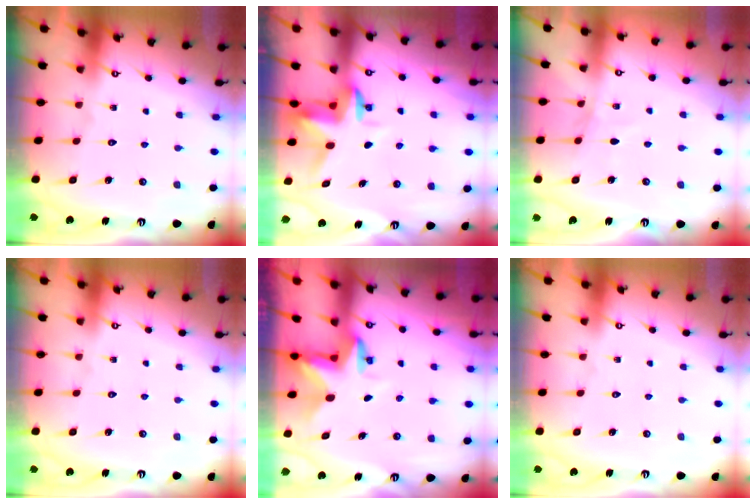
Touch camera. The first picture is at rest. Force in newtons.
{"total": 3.2, "press": 3.2, "slide": 0.5}
{"total": 2.3, "press": 2.3, "slide": 0.3}
{"total": 0.0}
{"total": 2.9, "press": 2.9, "slide": 0.2}
{"total": 0.0}